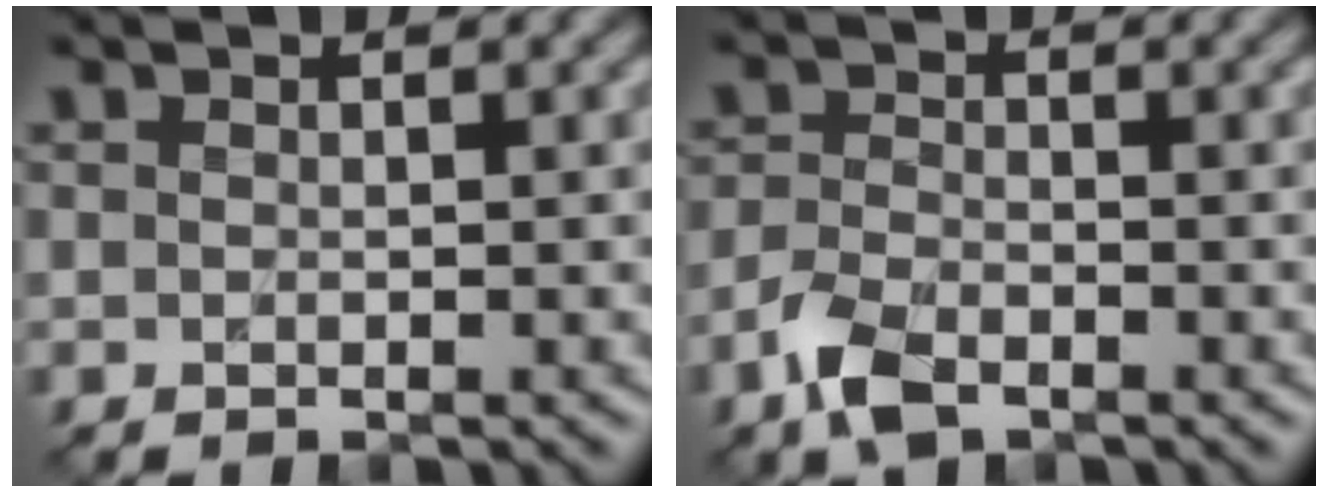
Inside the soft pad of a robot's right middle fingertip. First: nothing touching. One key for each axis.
{"total": 3.6, "fx": -2.4, "fy": 1.7, "fz": 2.1, "tx": -0.047, "ty": -0.003, "tz": -0.057}